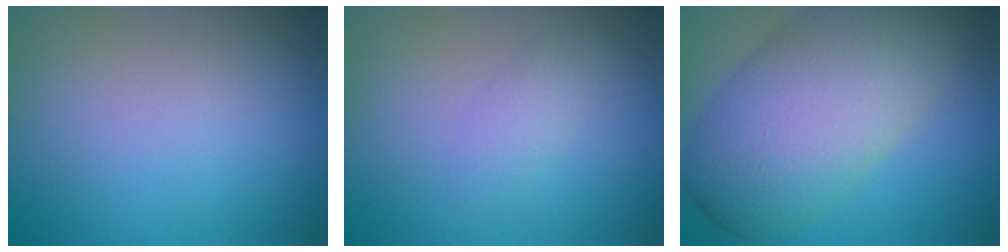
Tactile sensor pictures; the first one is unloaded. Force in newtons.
{"total": 2.5, "press": 2.4, "slide": 0.3}
{"total": 10.5, "press": 10.5, "slide": 0.9}